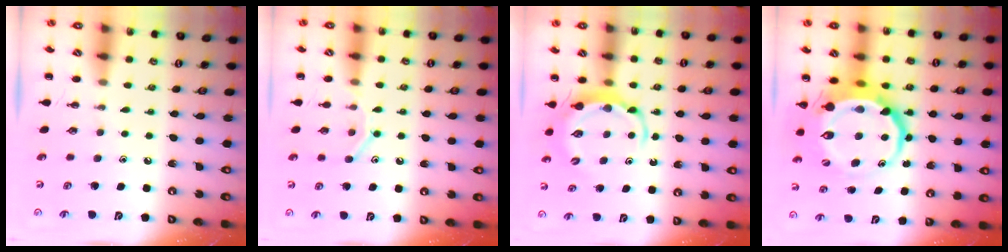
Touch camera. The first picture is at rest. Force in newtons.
{"total": 9.4, "press": 9.2, "slide": 1.7}
{"total": 5.4, "press": 5.3, "slide": 0.5}
{"total": 12.2, "press": 11.8, "slide": 3.2}